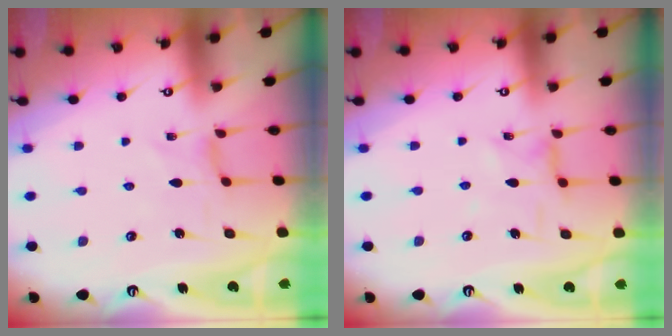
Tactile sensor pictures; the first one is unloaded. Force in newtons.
{"total": 1.8, "press": 1.8, "slide": 0.3}